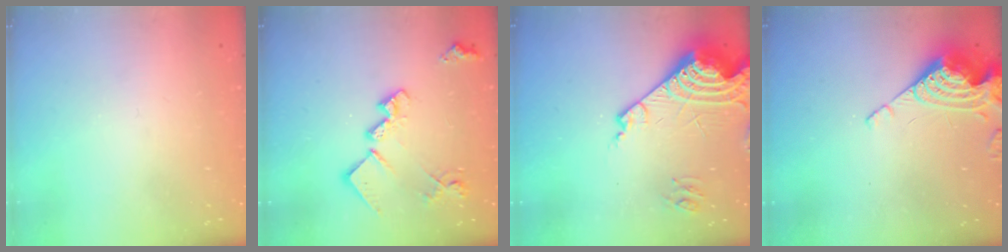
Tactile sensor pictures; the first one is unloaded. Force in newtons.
{"total": 17.1, "press": 17.1, "slide": 0.8}
{"total": 21.1, "press": 20.9, "slide": 2.6}
{"total": 10.4, "press": 10.3, "slide": 1.2}